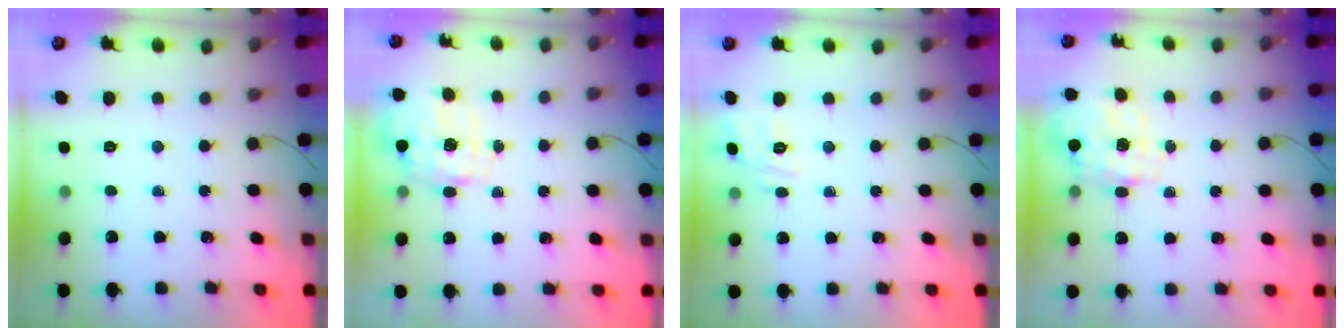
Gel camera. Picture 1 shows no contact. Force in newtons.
{"total": 2.8, "press": 2.7, "slide": 0.9}
{"total": 6.1, "press": 5.9, "slide": 1.6}
{"total": 3.8, "press": 3.7, "slide": 0.9}